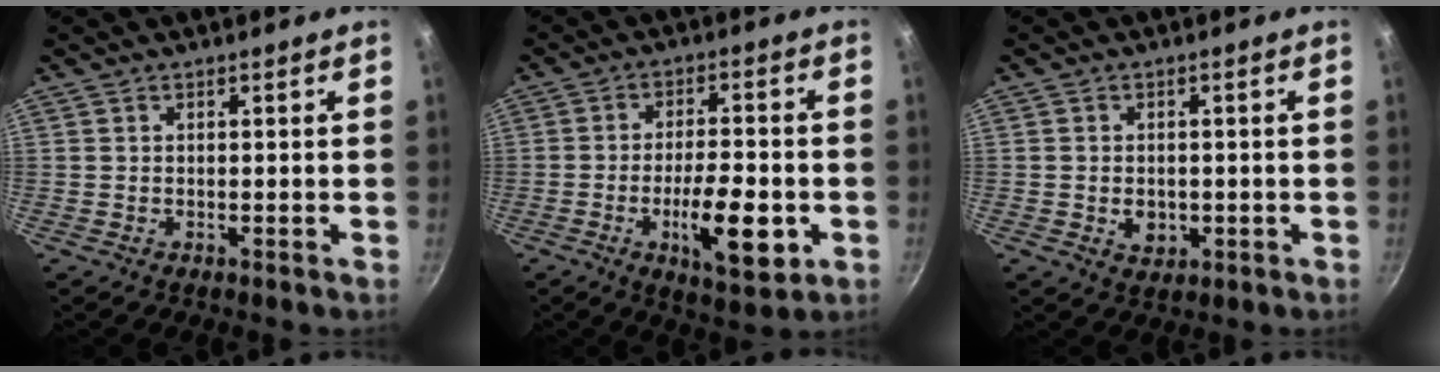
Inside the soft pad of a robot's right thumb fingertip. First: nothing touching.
{"total": 12.6, "force": [-3.8, 4.5, 11.2], "torque": [-0.162, 0.011, -0.055]}
{"total": 3.9, "force": [-0.7, 3.0, 2.3], "torque": [-0.028, 0.002, -0.005]}